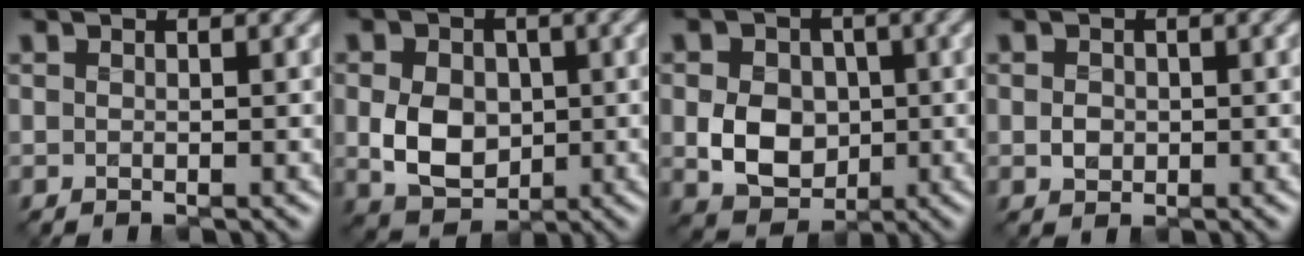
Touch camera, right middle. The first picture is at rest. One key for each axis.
{"total": 5.3, "fx": -0.4, "fy": 4.1, "fz": 3.4, "tx": -0.065, "ty": -0.006, "tz": -0.007}
{"total": 5.6, "fx": -0.5, "fy": 4.5, "fz": 3.3, "tx": -0.061, "ty": -0.004, "tz": -0.011}
{"total": 1.2, "fx": -0.2, "fy": 1.1, "fz": 0.4, "tx": -0.008, "ty": -0.003, "tz": -0.004}